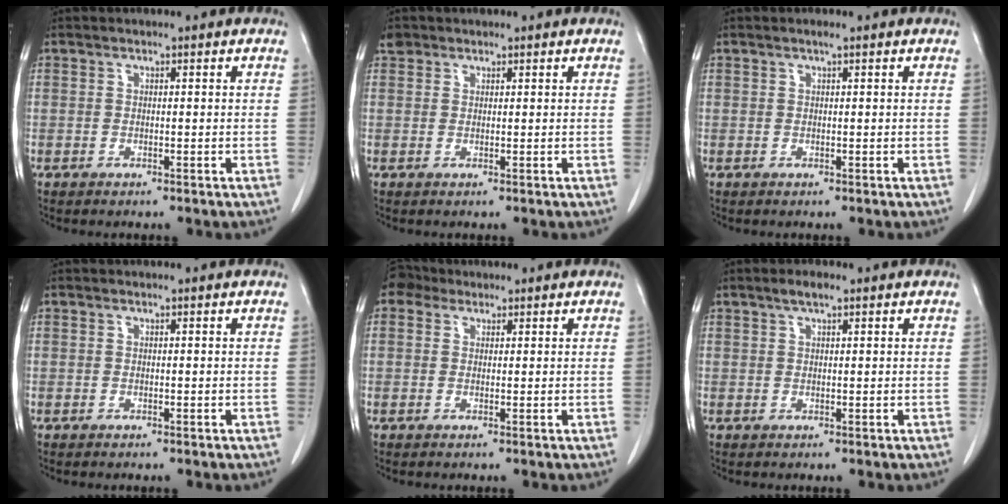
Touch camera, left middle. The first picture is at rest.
{"total": 1.4, "force": [1.1, 0.9, 0.1], "torque": [-0.001, 0.009, 0.016]}
{"total": 0.7, "force": [0.4, -0.1, 0.5], "torque": [-0.016, 0.001, 0.010]}
{"total": 0.0}
{"total": 2.4, "force": [1.7, 1.8, 0.3], "torque": [-0.009, 0.016, 0.028]}
{"total": 2.1, "force": [1.4, 0.4, 1.5], "torque": [-0.035, 0.008, 0.026]}